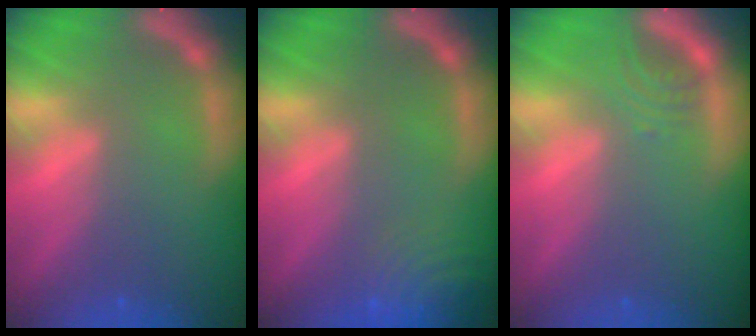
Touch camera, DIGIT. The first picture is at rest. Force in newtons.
{"total": 7.5}
{"total": 2.0}